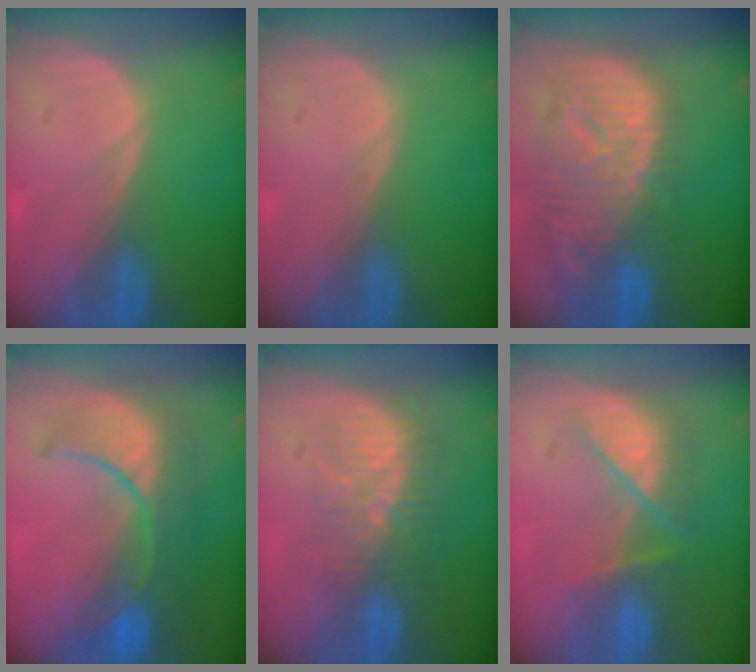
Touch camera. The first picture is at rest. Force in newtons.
{"total": 0.0}
{"total": 12.4, "press": 10.7, "slide": 6.3}
{"total": 10.1, "press": 9.1, "slide": 4.4}
{"total": 7.9, "press": 7.4, "slide": 2.6}
{"total": 6.9, "press": 6.9, "slide": 1.1}